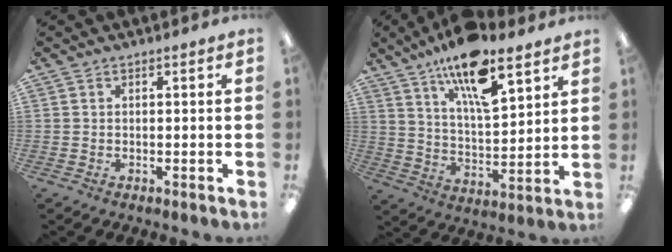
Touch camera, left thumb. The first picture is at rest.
{"total": 16.4, "force": [11.5, 5.4, 10.5], "torque": [-0.181, -0.055, 0.193]}